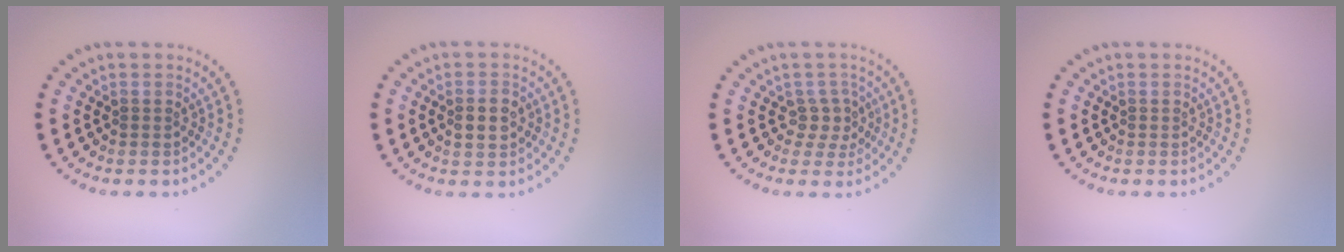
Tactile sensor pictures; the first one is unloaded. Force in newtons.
{"total": 2.5, "press": 2.5, "slide": 0.1}
{"total": 2.1, "press": 1.5, "slide": 1.4}
{"total": 0.0}